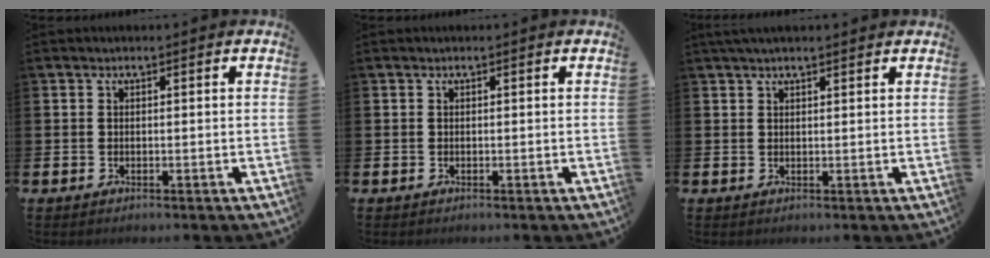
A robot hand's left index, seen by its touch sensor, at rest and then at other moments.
{"total": 0.0}
{"total": 1.8, "force": [1.5, 0.2, 0.9], "torque": [-0.007, 0.000, 0.025]}